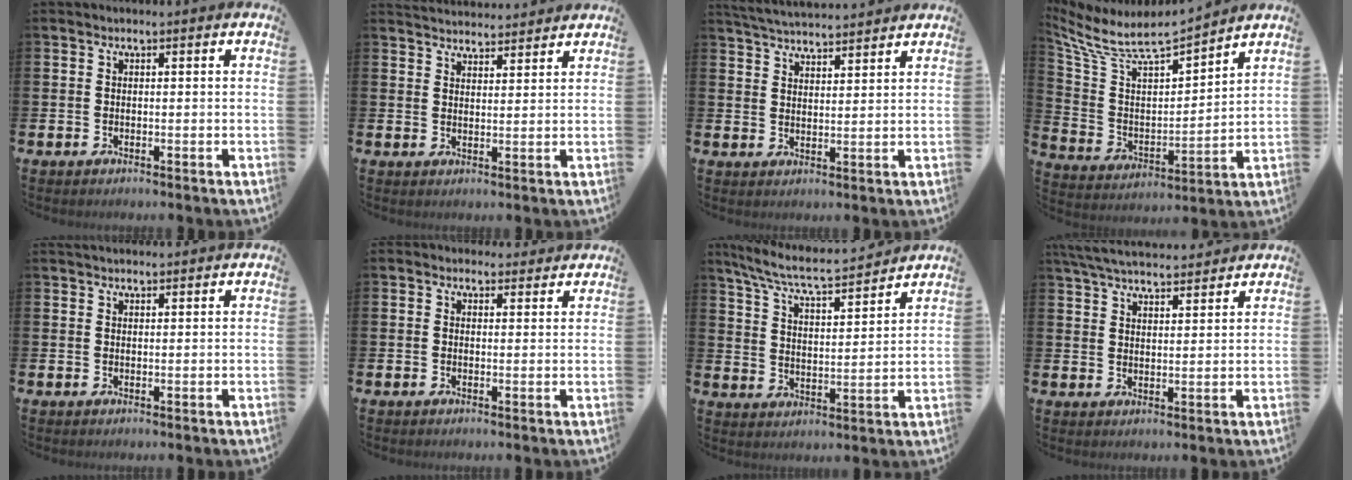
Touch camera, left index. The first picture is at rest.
{"total": 3.6, "force": [3.5, 0.4, -0.3], "torque": [-0.001, -0.021, 0.065]}
{"total": 4.6, "force": [4.5, 0.2, 0.2], "torque": [-0.025, -0.025, 0.083]}
{"total": 7.1, "force": [6.4, 1.9, 2.3], "torque": [-0.084, -0.052, 0.106]}
{"total": 1.6, "force": [1.5, 0.4, 0.3], "torque": [0.003, -0.003, 0.026]}
{"total": 1.8, "force": [1.6, 0.8, -0.1], "torque": [0.011, -0.003, 0.025]}
{"total": 7.2, "force": [6.7, 0.7, 2.7], "torque": [-0.082, -0.046, 0.113]}
{"total": 5.6, "force": [5.3, 0.8, 1.3], "torque": [-0.044, -0.028, 0.096]}